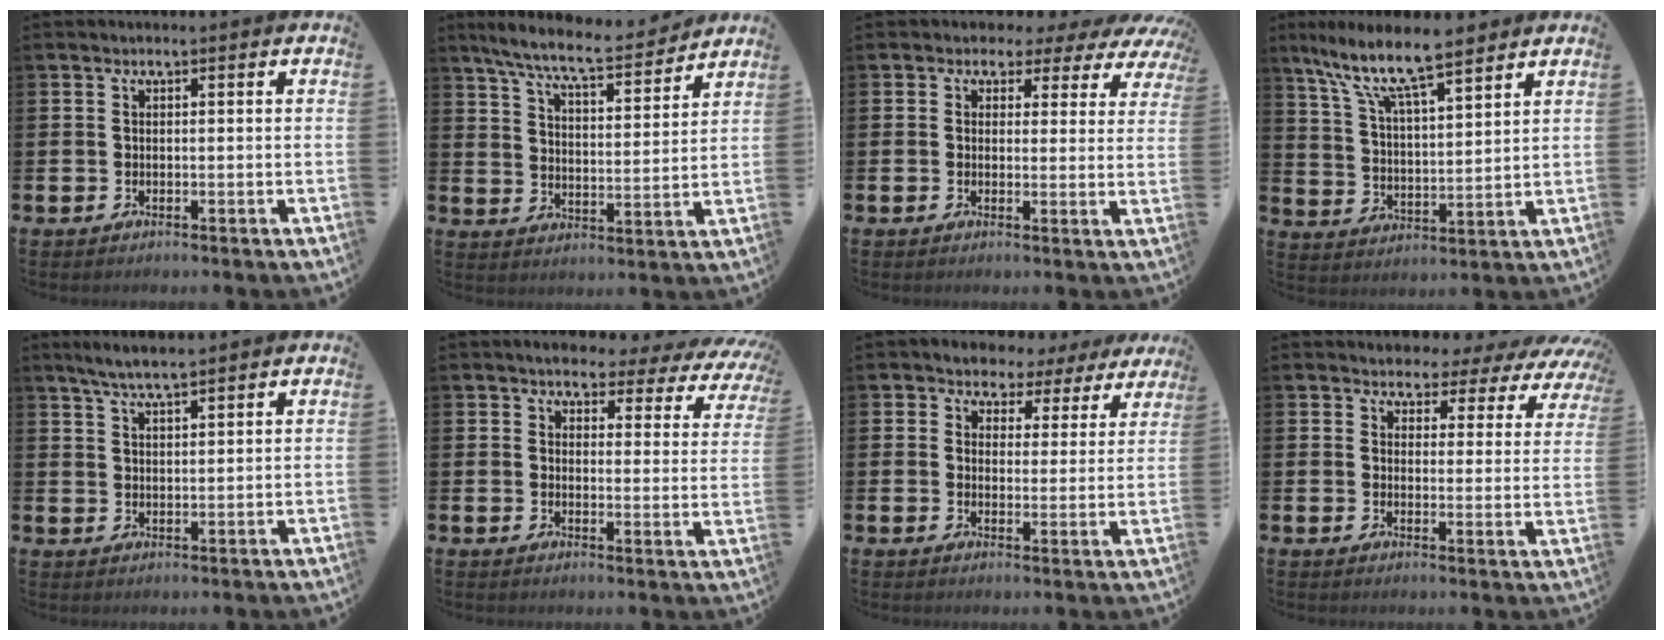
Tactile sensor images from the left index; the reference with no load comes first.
{"total": 8.1, "force": [7.4, 0.8, 3.1], "torque": [-0.086, -0.045, 0.128]}
{"total": 2.2, "force": [1.1, 1.8, 0.3], "torque": [-0.007, -0.017, 0.007]}
{"total": 9.8, "force": [8.2, 2.1, 4.9], "torque": [-0.118, -0.042, 0.142]}
{"total": 4.4, "force": [4.0, 0.2, 1.8], "torque": [-0.043, -0.009, 0.071]}
{"total": 3.8, "force": [3.4, 1.3, 0.8], "torque": [-0.021, -0.034, 0.052]}
{"total": 3.7, "force": [3.0, 2.1, 0.0], "torque": [-0.016, -0.025, 0.046]}
{"total": 3.2, "force": [2.9, 1.5, 0.2], "torque": [-0.016, -0.030, 0.043]}